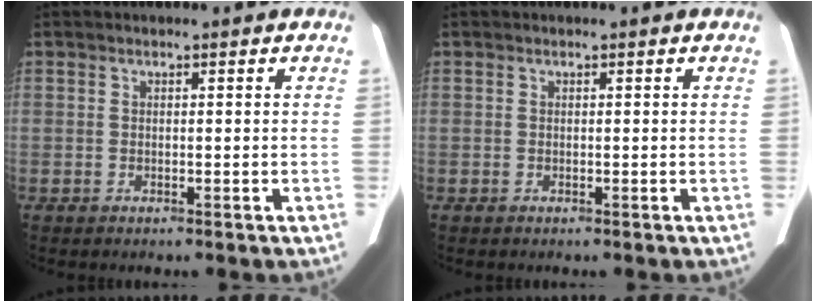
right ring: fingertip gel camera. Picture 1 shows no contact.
{"total": 0.0}